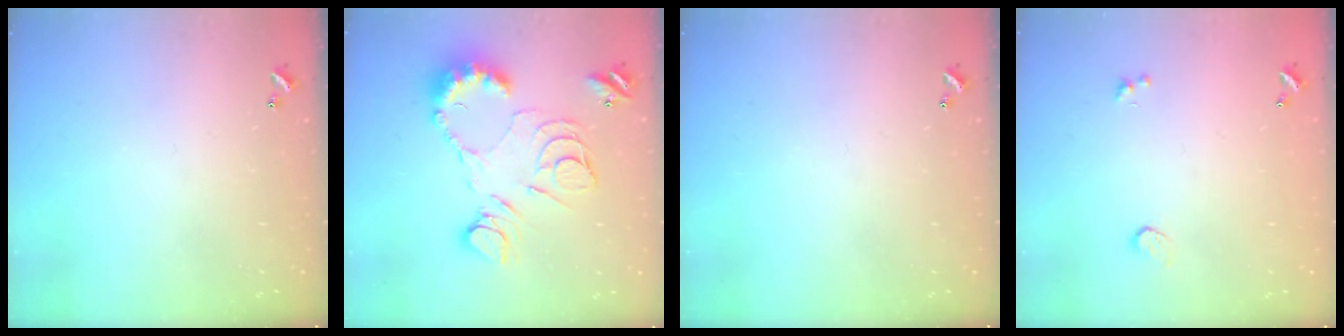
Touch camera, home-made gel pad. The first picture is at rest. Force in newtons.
{"total": 15.0, "press": 15.0, "slide": 1.3}
{"total": 0.0}
{"total": 0.6, "press": 0.3, "slide": 0.5}